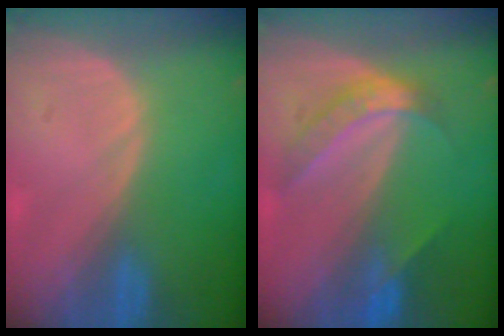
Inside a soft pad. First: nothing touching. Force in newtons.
{"total": 6.0, "press": 5.0, "slide": 3.4}